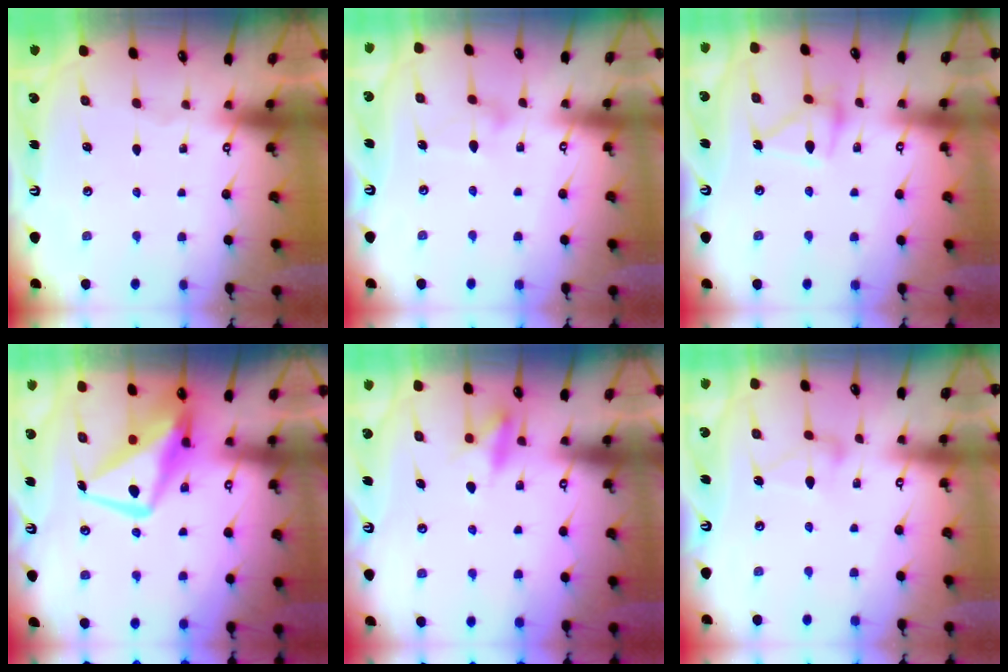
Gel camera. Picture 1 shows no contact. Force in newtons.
{"total": 8.4, "press": 8.4, "slide": 0.3}
{"total": 13.5, "press": 13.5, "slide": 0.8}
{"total": 14.7, "press": 14.6, "slide": 1.8}
{"total": 9.1, "press": 9.1, "slide": 1.2}
{"total": 9.1, "press": 9.1, "slide": 0.1}